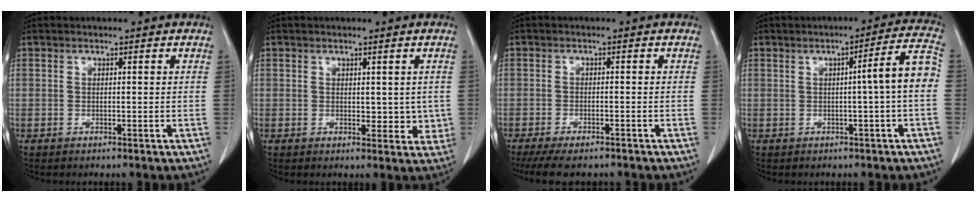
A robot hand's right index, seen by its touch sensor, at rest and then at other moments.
{"total": 2.5, "force": [0.0, 1.5, 2.0], "torque": [-0.031, 0.003, 0.003]}
{"total": 9.3, "force": [-7.5, 2.8, 4.6], "torque": [-0.072, -0.005, -0.113]}
{"total": 7.6, "force": [-0.4, -0.3, 7.6], "torque": [-0.102, 0.018, -0.006]}